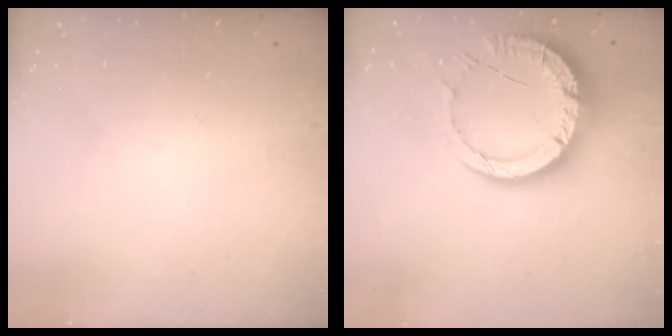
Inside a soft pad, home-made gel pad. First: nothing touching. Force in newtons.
{"total": 13.4, "press": 13.3, "slide": 1.1}